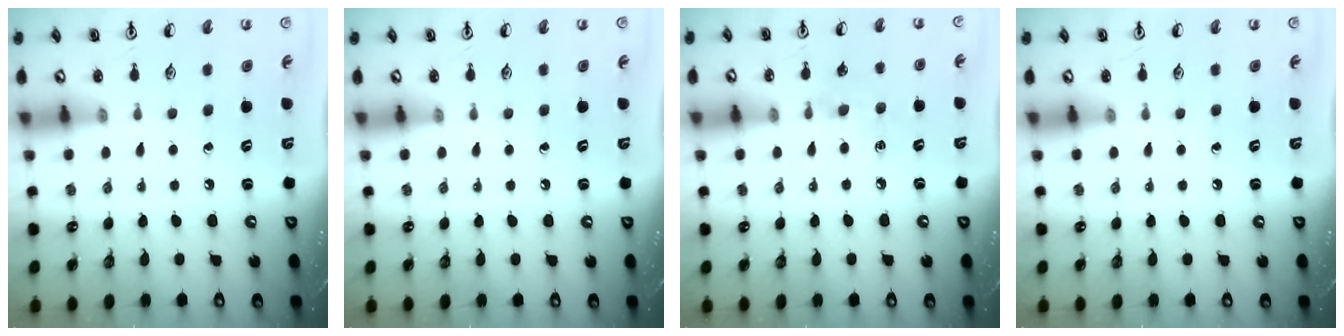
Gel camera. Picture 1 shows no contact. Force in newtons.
{"total": 0.0}
{"total": 6.5, "press": 6.4, "slide": 1.1}
{"total": 0.0}